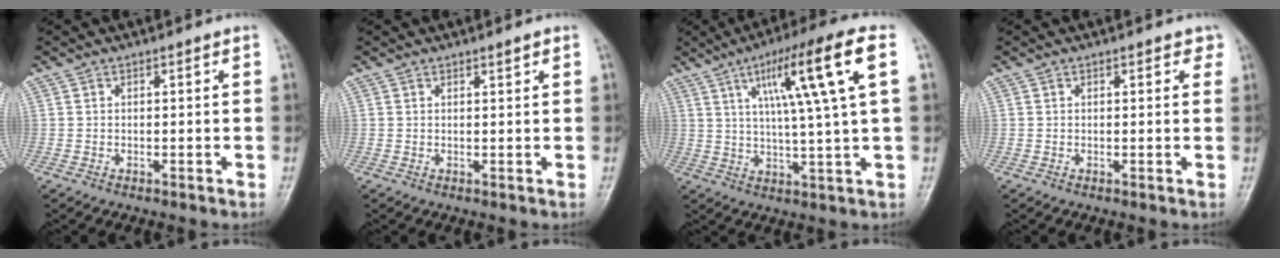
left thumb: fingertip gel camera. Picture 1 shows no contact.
{"total": 1.2, "force": [0.9, 0.4, 0.7], "torque": [-0.007, -0.005, 0.013]}
{"total": 15.5, "force": [5.2, 0.8, 14.5], "torque": [-0.245, 0.002, 0.082]}
{"total": 1.9, "force": [1.2, 1.1, 1.1], "torque": [0.003, -0.002, 0.009]}